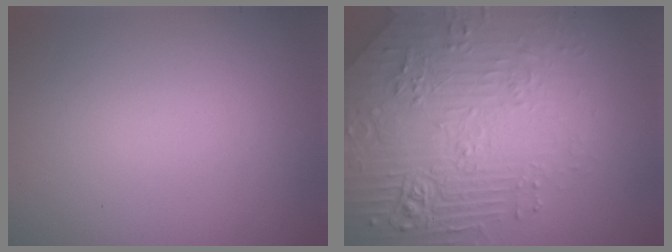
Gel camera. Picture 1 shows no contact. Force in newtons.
{"total": 6.9, "press": 5.6, "slide": 4.0}